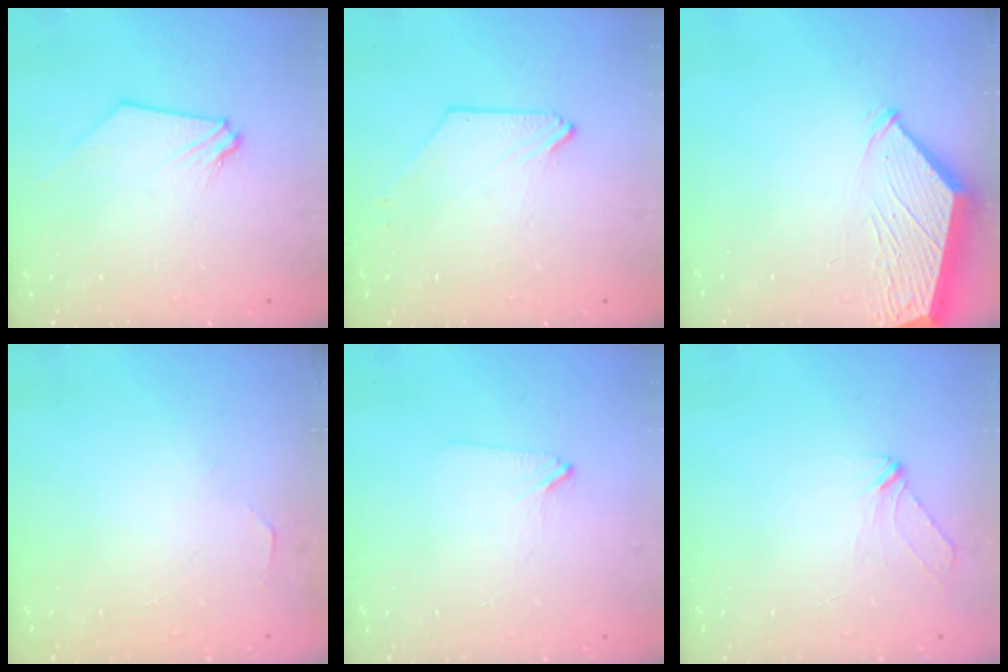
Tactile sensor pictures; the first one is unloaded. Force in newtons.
{"total": 0.0}
{"total": 3.0, "press": 3.0, "slide": 0.3}
{"total": 1.9, "press": 1.9, "slide": 0.3}
{"total": 1.6, "press": 1.5, "slide": 0.3}
{"total": 3.8, "press": 3.6, "slide": 1.0}